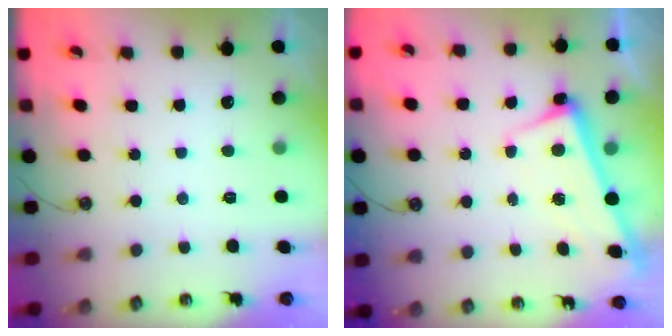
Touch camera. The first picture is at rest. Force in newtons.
{"total": 2.6, "press": 2.5, "slide": 0.6}